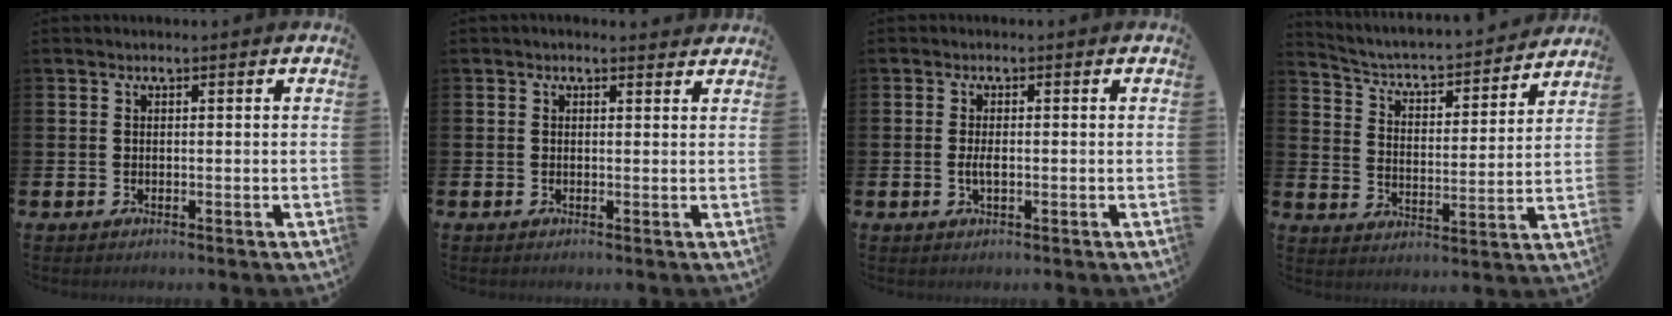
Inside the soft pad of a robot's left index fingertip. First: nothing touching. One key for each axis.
{"total": 0.8, "fx": 0.7, "fy": 0.3, "fz": 0.2, "tx": 0.004, "ty": 0.001, "tz": 0.011}
{"total": 1.8, "fx": -0.3, "fy": 0.7, "fz": 1.7, "tx": -0.030, "ty": 0.001, "tz": -0.007}
{"total": 4.4, "fx": 4.0, "fy": 1.0, "fz": 1.3, "tx": -0.055, "ty": -0.040, "tz": 0.059}